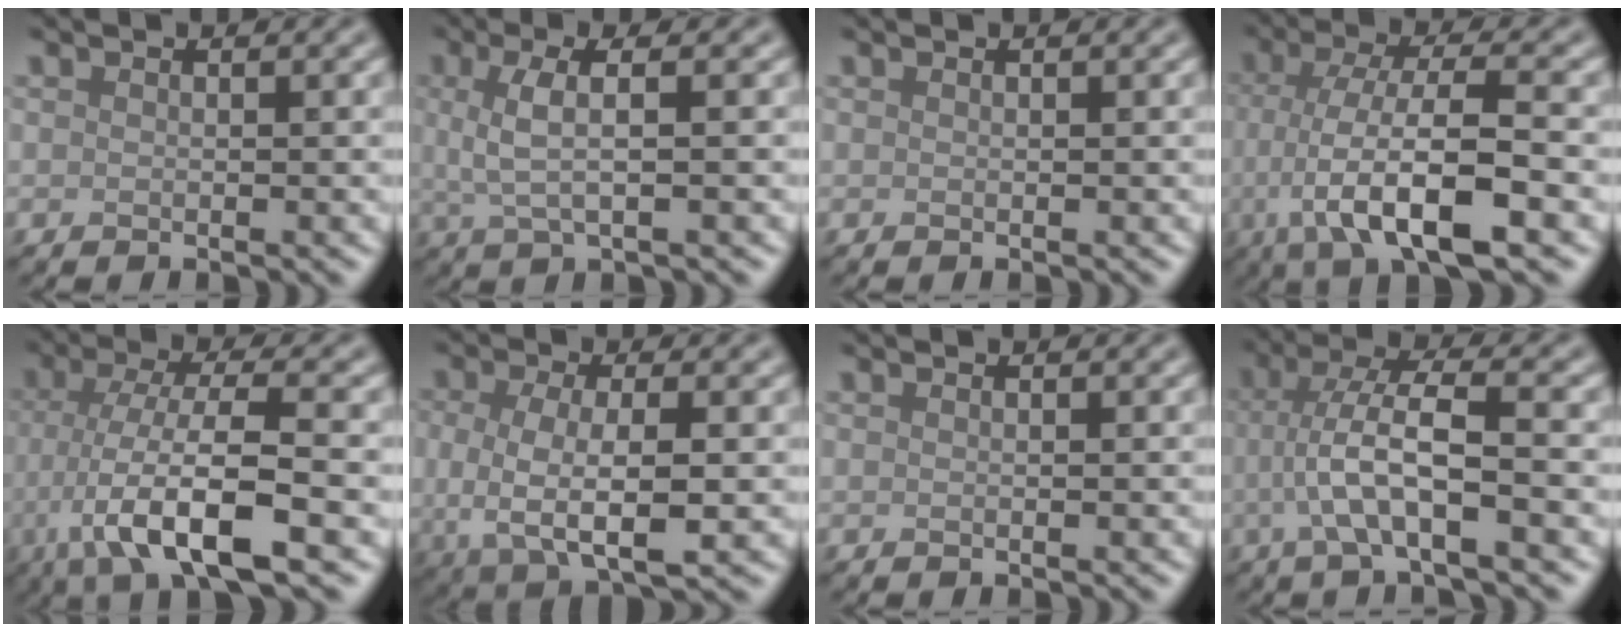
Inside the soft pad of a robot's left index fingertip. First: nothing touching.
{"total": 3.7, "force": [0.6, 1.0, 3.5], "torque": [-0.072, 0.004, 0.014]}
{"total": 0.0}
{"total": 9.0, "force": [-2.1, 2.4, 8.4], "torque": [-0.135, 0.006, -0.039]}
{"total": 8.8, "force": [-2.8, 2.1, 8.1], "torque": [-0.135, 0.006, -0.055]}
{"total": 5.7, "force": [-0.5, 2.5, 5.1], "torque": [-0.111, -0.013, -0.008]}
{"total": 0.0}
{"total": 6.3, "force": [-1.3, 1.3, 6.0], "torque": [-0.115, 0.016, -0.029]}